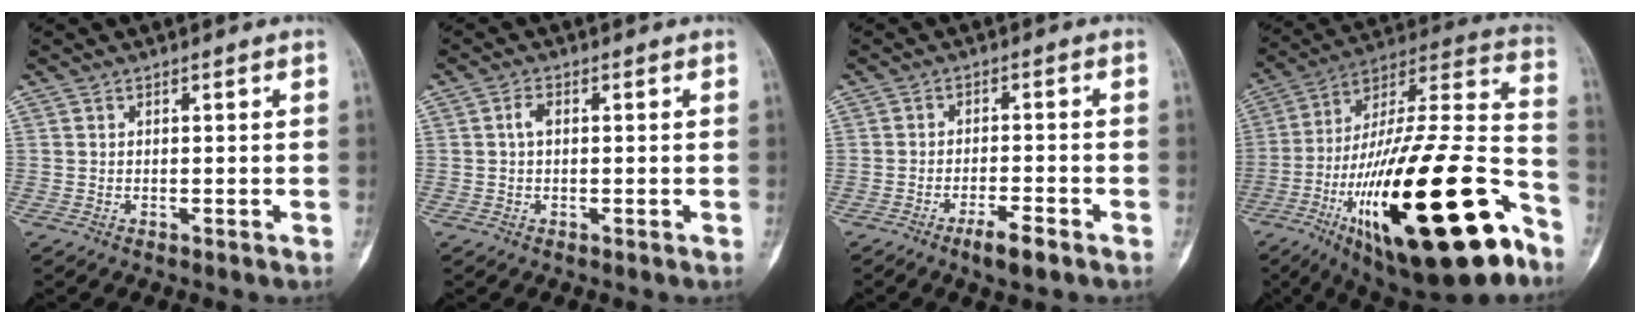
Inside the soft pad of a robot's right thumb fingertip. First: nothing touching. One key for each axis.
{"total": 1.9, "fx": 0.1, "fy": 1.1, "fz": 1.6, "tx": -0.031, "ty": 0.004, "tz": 0.000}
{"total": 4.7, "fx": -3.0, "fy": 0.9, "fz": 3.5, "tx": -0.060, "ty": 0.011, "tz": -0.052}
{"total": 38.5, "fx": -16.7, "fy": 12.4, "fz": 32.5, "tx": -0.509, "ty": 0.066, "tz": -0.259}